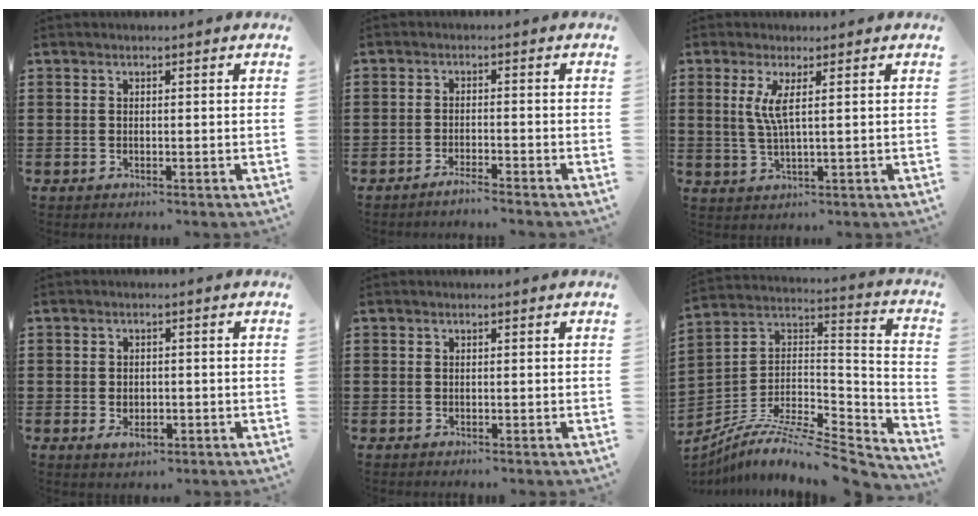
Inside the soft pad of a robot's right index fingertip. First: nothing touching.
{"total": 2.0, "force": [-1.9, -0.2, 0.6], "torque": [-0.011, 0.002, -0.036]}
{"total": 3.8, "force": [1.1, 0.0, 3.6], "torque": [-0.083, -0.008, 0.014]}
{"total": 2.3, "force": [-0.8, 1.5, 1.7], "torque": [-0.033, 0.001, -0.015]}
{"total": 0.0}
{"total": 8.4, "force": [-6.5, 2.0, 4.9], "torque": [-0.098, -0.005, -0.131]}